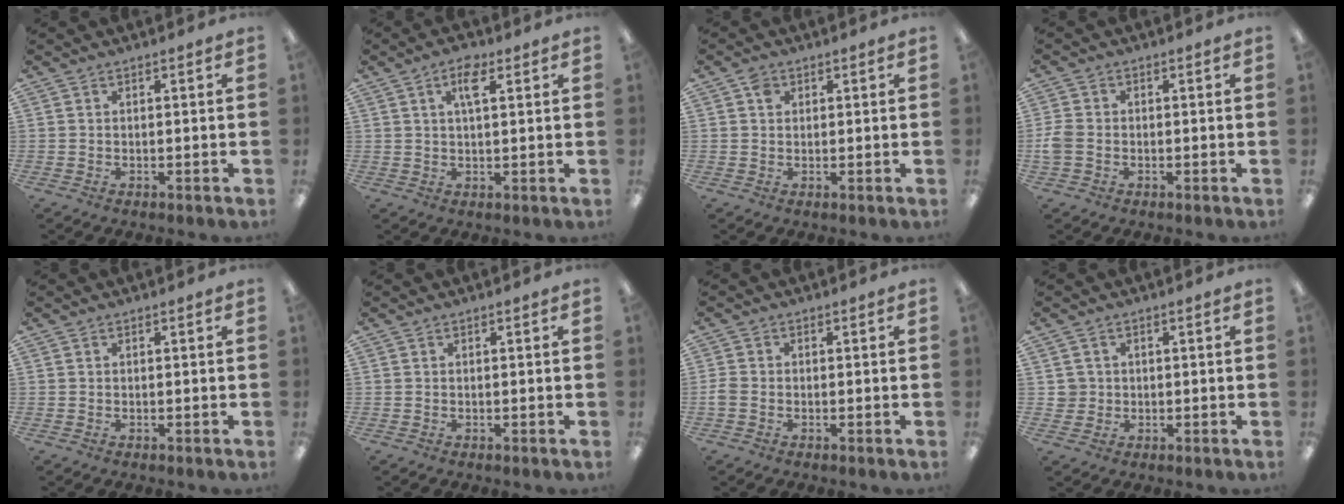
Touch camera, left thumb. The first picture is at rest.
{"total": 5.2, "force": [2.6, 2.0, 4.1], "torque": [-0.073, 0.002, 0.040]}
{"total": 2.1, "force": [0.9, 1.6, 0.9], "torque": [-0.020, 0.004, 0.016]}
{"total": 3.9, "force": [-0.9, 2.9, 2.4], "torque": [-0.053, 0.004, -0.017]}
{"total": 0.0}
{"total": 0.0}
{"total": 1.9, "force": [-0.7, 1.3, 1.2], "torque": [-0.028, 0.000, -0.014]}
{"total": 2.8, "force": [0.5, 2.8, 0.0], "torque": [0.000, 0.002, 0.006]}